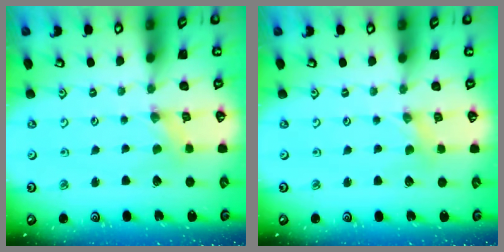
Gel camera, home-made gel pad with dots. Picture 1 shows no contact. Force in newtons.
{"total": 0.0}